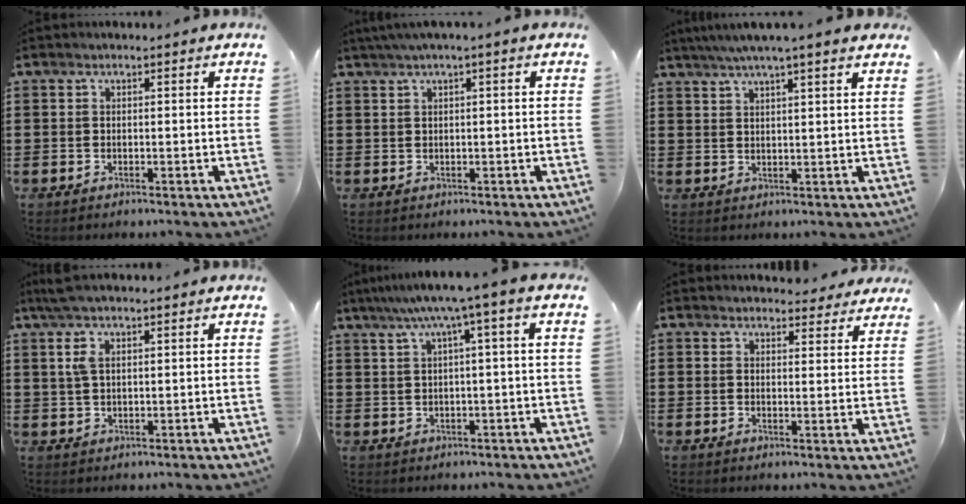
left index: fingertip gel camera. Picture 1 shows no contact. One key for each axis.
{"total": 1.5, "fx": 0.1, "fy": -0.1, "fz": 1.5, "tx": -0.025, "ty": -0.004, "tz": 0.003}
{"total": 4.2, "fx": 3.4, "fy": -0.4, "fz": 2.4, "tx": -0.057, "ty": -0.005, "tz": 0.060}
{"total": 4.0, "fx": 1.8, "fy": 1.1, "fz": 3.4, "tx": -0.071, "ty": 0.006, "tz": 0.031}
{"total": 5.3, "fx": 1.8, "fy": -0.6, "fz": 5.0, "tx": -0.100, "ty": -0.006, "tz": 0.025}
{"total": 3.3, "fx": 3.2, "fy": 0.7, "fz": 0.6, "tx": -0.005, "ty": -0.016, "tz": 0.057}